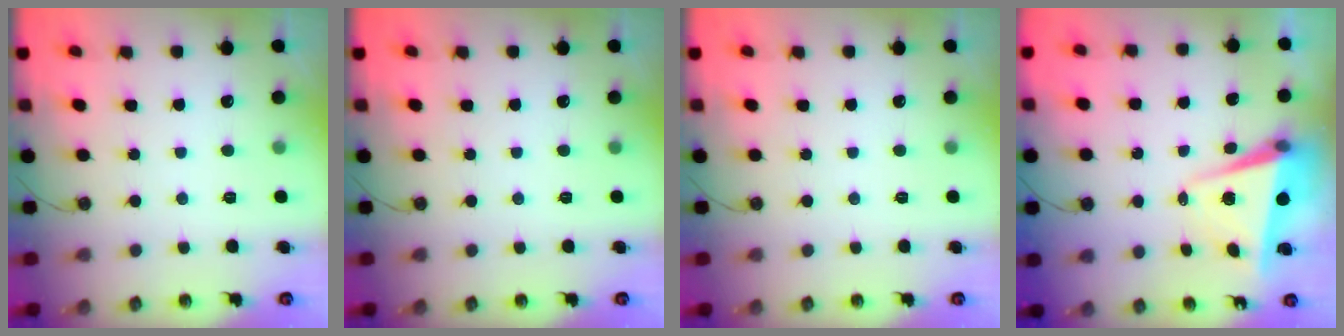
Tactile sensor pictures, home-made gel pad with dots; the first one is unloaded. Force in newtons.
{"total": 0.0}
{"total": 0.0}
{"total": 5.7, "press": 5.6, "slide": 0.7}